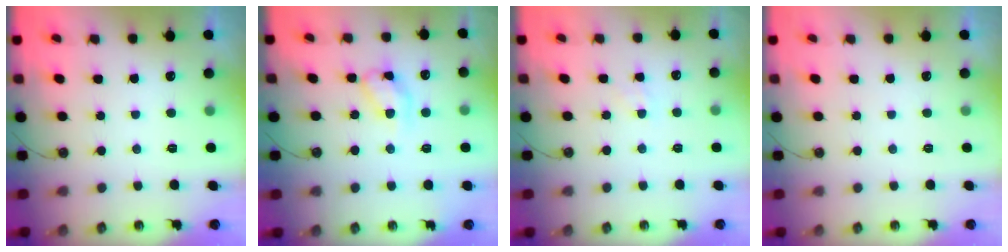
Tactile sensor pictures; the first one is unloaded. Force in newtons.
{"total": 11.1, "press": 11.0, "slide": 0.9}
{"total": 2.9, "press": 2.9, "slide": 0.5}
{"total": 0.0}